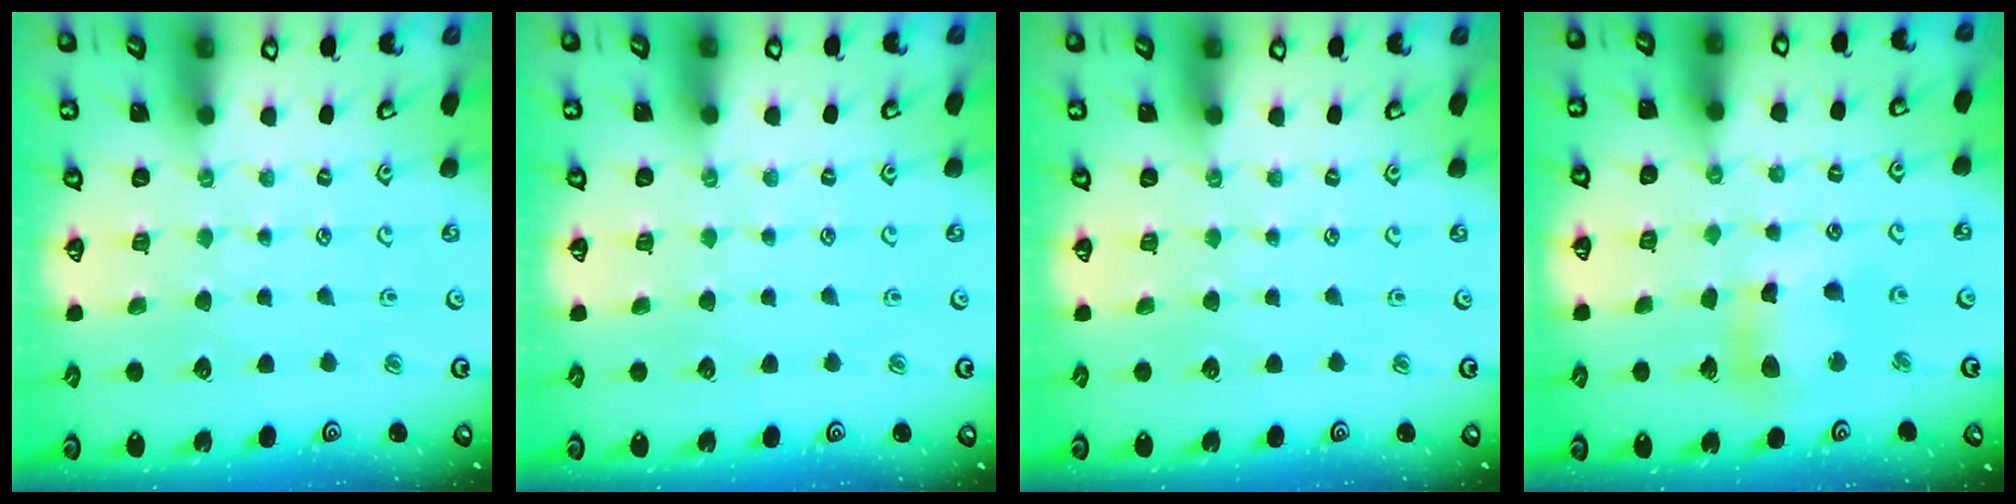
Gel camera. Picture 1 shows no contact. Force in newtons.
{"total": 0.0}
{"total": 0.0}
{"total": 11.0, "press": 10.9, "slide": 1.6}